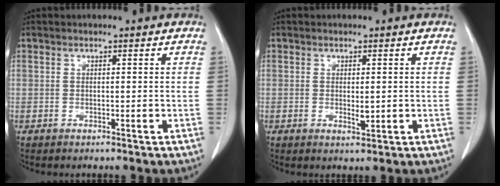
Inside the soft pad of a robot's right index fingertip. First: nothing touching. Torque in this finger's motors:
{"motor_torque": [-0.02, 0.06, 0.01, 0.02]}